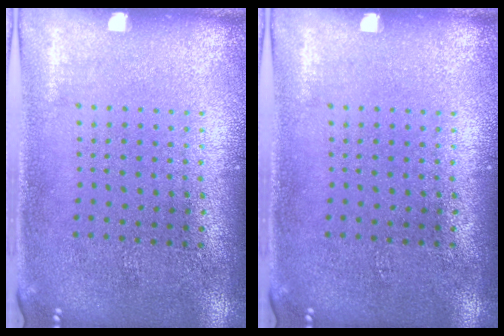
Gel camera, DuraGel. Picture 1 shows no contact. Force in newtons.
{"total": 0.0}